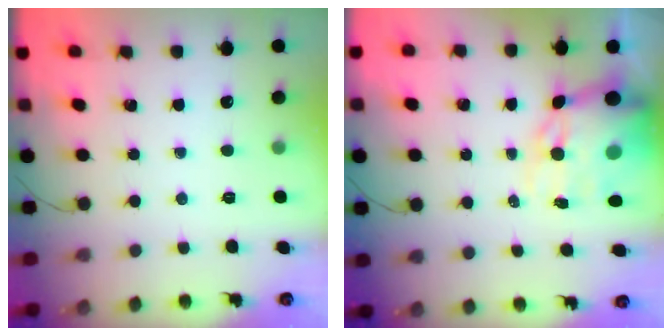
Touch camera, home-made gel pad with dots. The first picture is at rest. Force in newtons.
{"total": 16.2, "press": 15.6, "slide": 4.2}